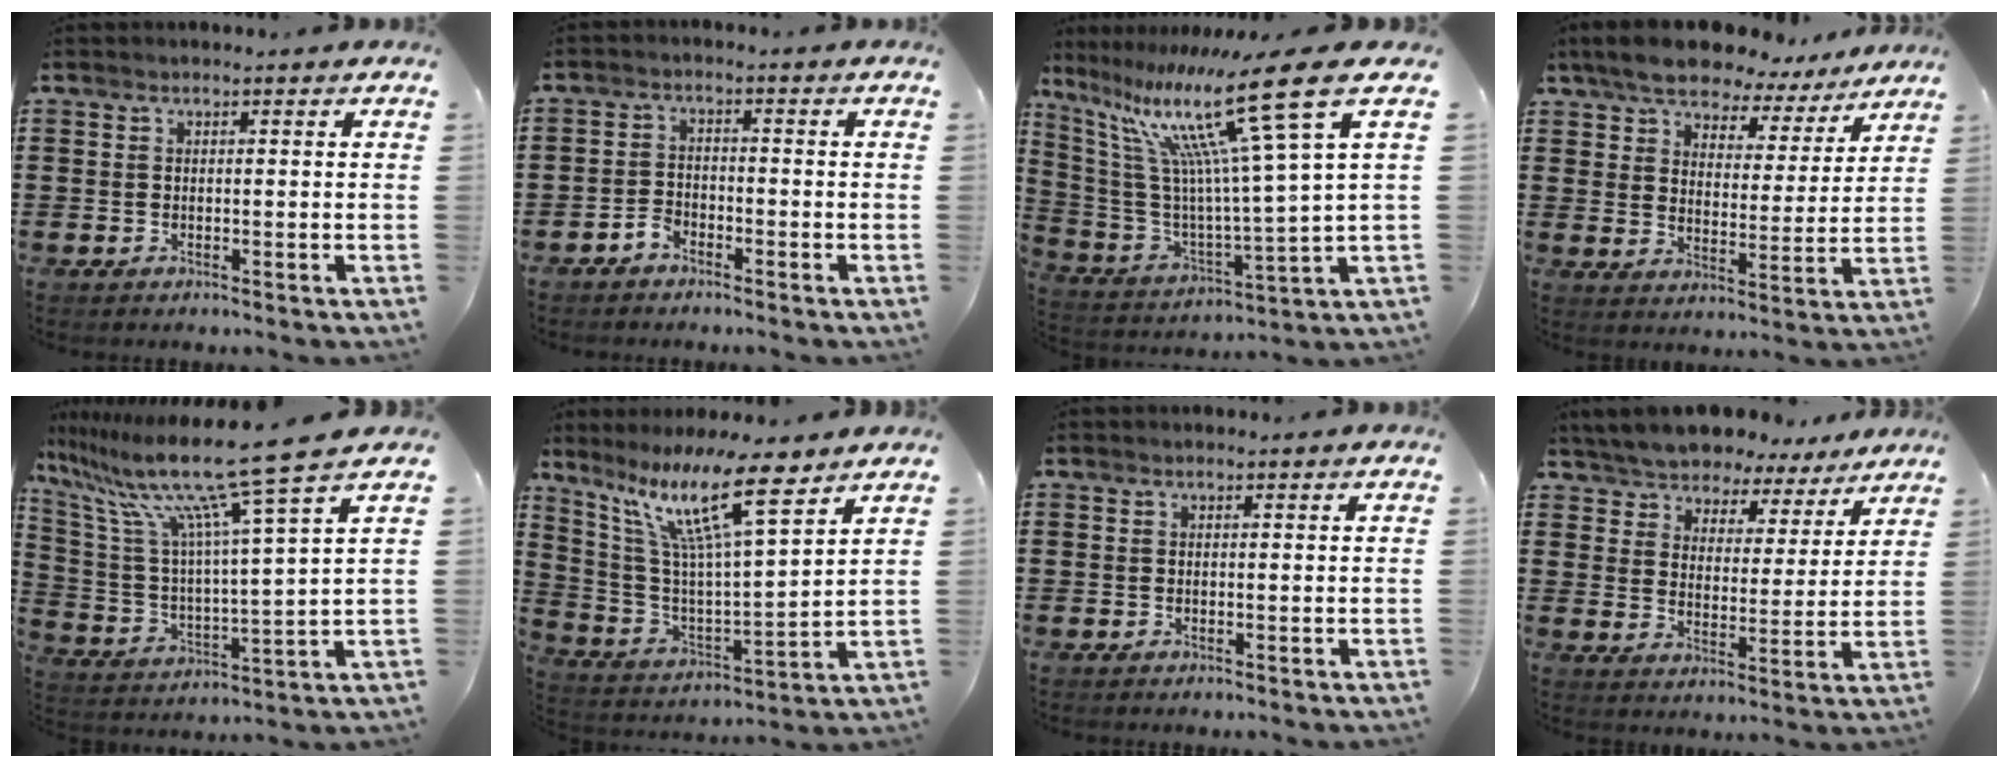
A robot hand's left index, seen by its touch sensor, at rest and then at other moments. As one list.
[{"total": 2.3, "force": [-1.9, 1.0, 0.5], "torque": [-0.016, 0.005, -0.040]}, {"total": 20.1, "force": [11.0, 2.2, 16.7], "torque": [-0.325, -0.063, 0.163]}, {"total": 8.1, "force": [7.5, 2.0, 2.2], "torque": [-0.080, -0.034, 0.135]}, {"total": 14.2, "force": [11.2, -0.3, 8.7], "torque": [-0.204, -0.070, 0.181]}, {"total": 13.6, "force": [9.2, 1.9, 9.8], "torque": [-0.216, -0.038, 0.156]}, {"total": 0.0}, {"total": 6.3, "force": [6.2, 1.1, 0.1], "torque": [-0.038, -0.040, 0.110]}]